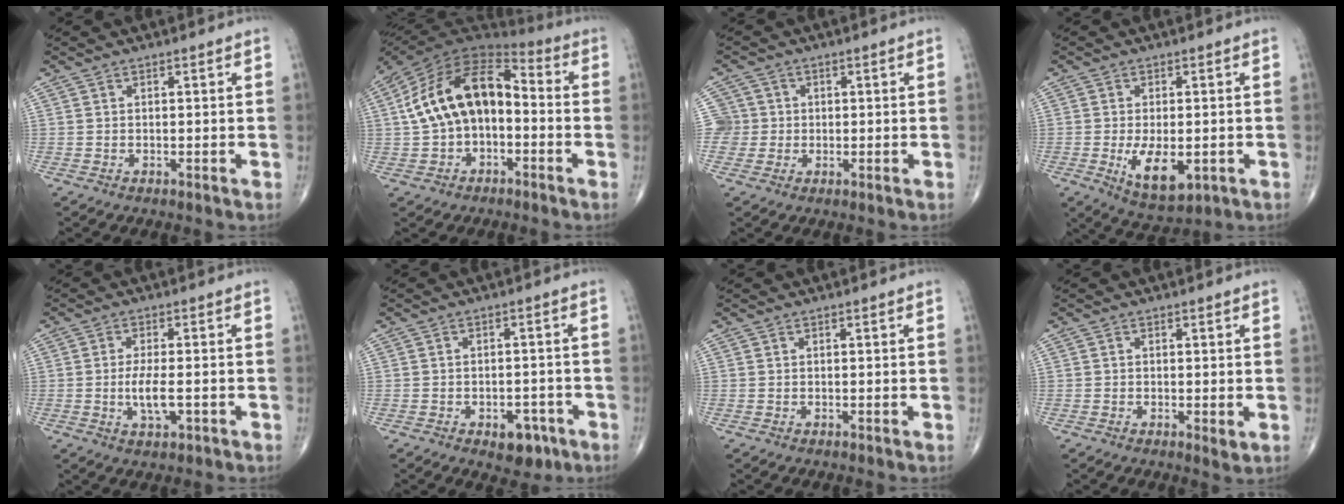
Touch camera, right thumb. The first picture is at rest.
{"total": 17.3, "force": [-0.3, 10.5, 13.7], "torque": [-0.229, 0.051, -0.017]}
{"total": 4.6, "force": [0.0, 4.6, -0.1], "torque": [0.032, 0.012, -0.004]}
{"total": 8.7, "force": [-2.0, 4.4, 7.3], "torque": [-0.113, -0.015, -0.021]}
{"total": 5.1, "force": [-1.1, 1.9, 4.6], "torque": [-0.090, -0.005, -0.021]}
{"total": 5.8, "force": [-3.0, 3.5, 3.5], "torque": [-0.025, 0.017, -0.035]}
{"total": 0.0}
{"total": 1.8, "force": [-0.3, 0.7, 1.6], "torque": [-0.025, -0.007, -0.007]}